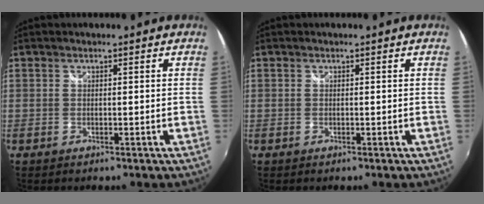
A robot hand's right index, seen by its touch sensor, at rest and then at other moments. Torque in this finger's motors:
{"motor_torque": [-0.02, -0.01, 0.00, 0.01]}